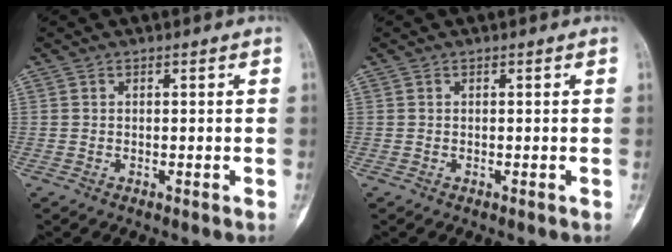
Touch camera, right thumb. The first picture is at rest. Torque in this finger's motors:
{"motor_torque": [0.06, -0.01, -0.04, -0.11, 0.02]}